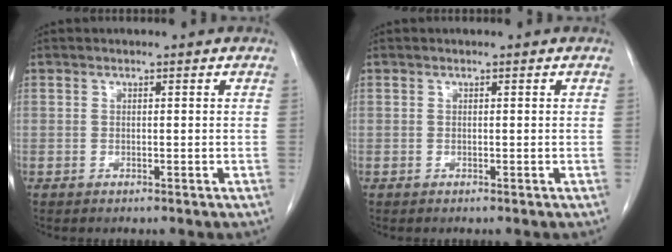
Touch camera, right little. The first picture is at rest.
{"total": 0.0}